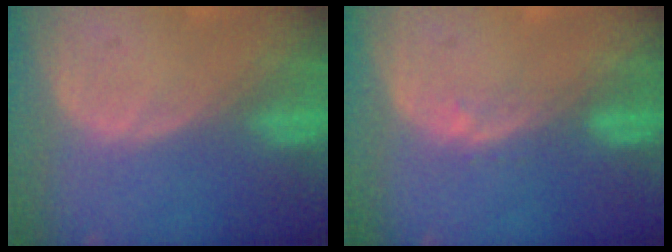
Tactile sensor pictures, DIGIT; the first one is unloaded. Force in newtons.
{"total": 1.0, "press": 1.0, "slide": 0.2}